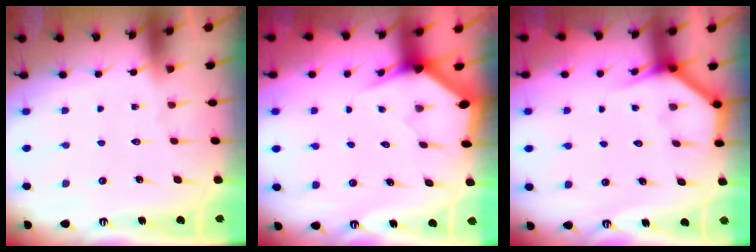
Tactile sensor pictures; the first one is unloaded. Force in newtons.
{"total": 3.0, "press": 3.0, "slide": 0.1}
{"total": 4.7, "press": 4.7, "slide": 0.3}